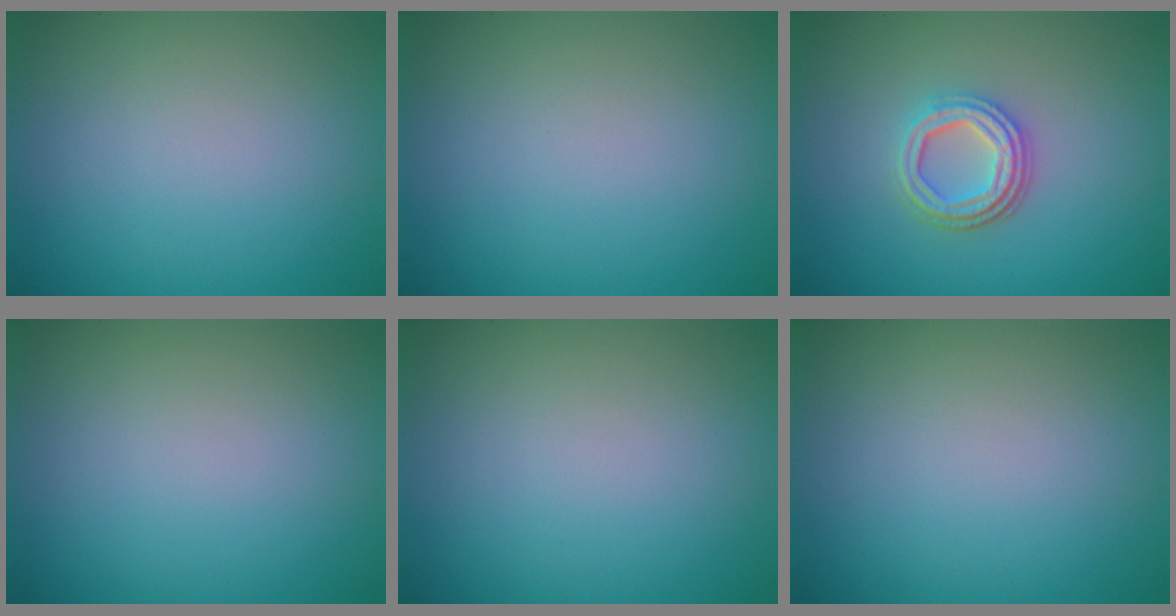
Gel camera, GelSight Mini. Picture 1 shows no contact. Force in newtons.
{"total": 0.0}
{"total": 3.7, "press": 3.0, "slide": 2.1}
{"total": 0.0}
{"total": 0.0}
{"total": 0.0}